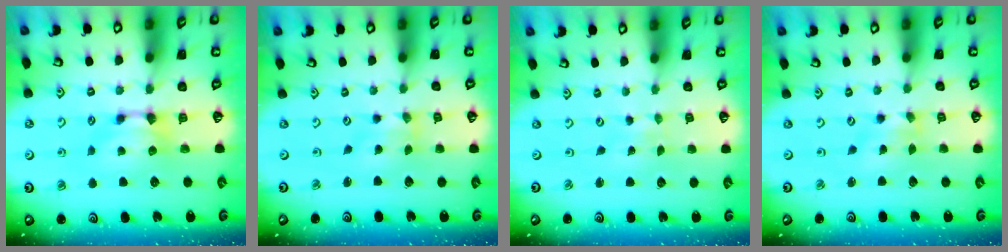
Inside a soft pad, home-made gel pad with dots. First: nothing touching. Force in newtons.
{"total": 1.4, "press": 1.0, "slide": 0.9}
{"total": 6.9, "press": 6.9, "slide": 0.5}
{"total": 2.3, "press": 2.1, "slide": 0.9}